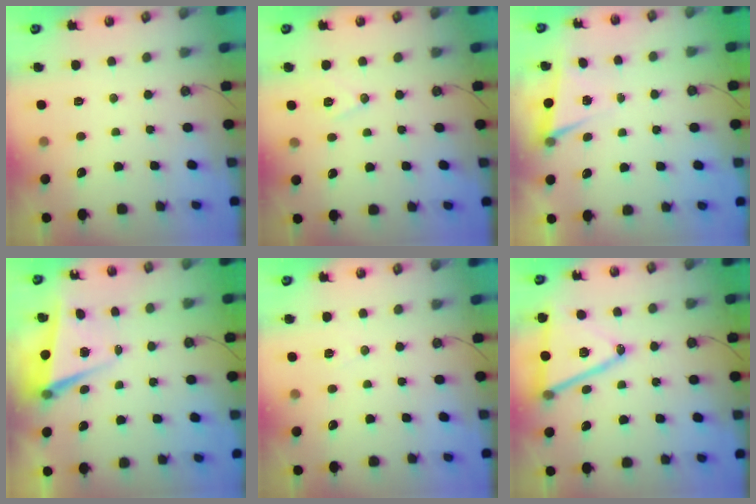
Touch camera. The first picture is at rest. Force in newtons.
{"total": 7.6, "press": 6.7, "slide": 3.7}
{"total": 3.0, "press": 2.3, "slide": 1.9}
{"total": 5.5, "press": 5.4, "slide": 0.8}
{"total": 5.9, "press": 3.7, "slide": 4.5}
{"total": 16.6, "press": 16.1, "slide": 3.8}